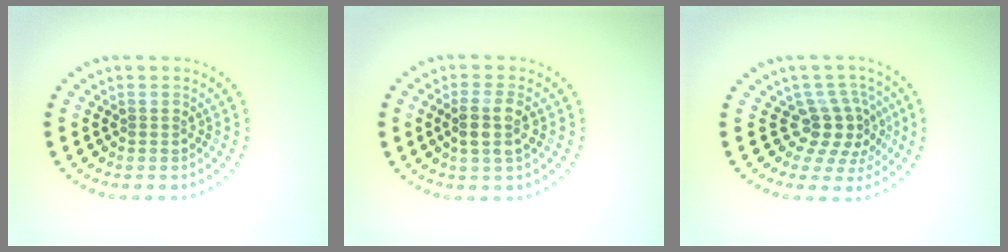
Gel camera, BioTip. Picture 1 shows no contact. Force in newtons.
{"total": 2.7, "press": 2.4, "slide": 1.2}
{"total": 3.9, "press": 2.9, "slide": 2.6}